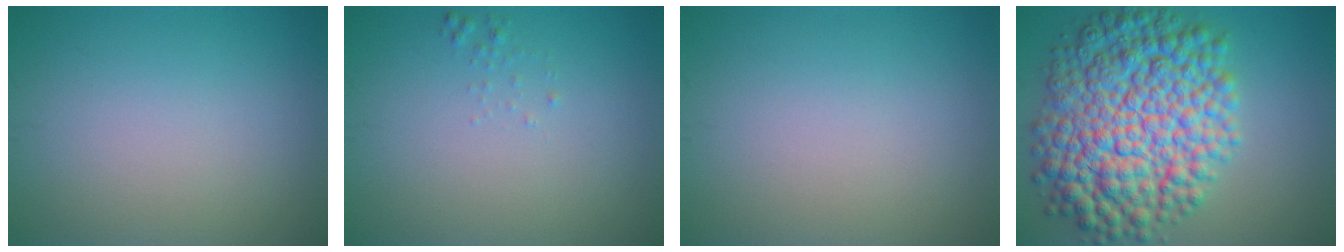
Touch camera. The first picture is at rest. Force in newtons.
{"total": 0.5, "press": 0.5, "slide": 0.0}
{"total": 0.0}
{"total": 13.2, "press": 13.2, "slide": 0.1}